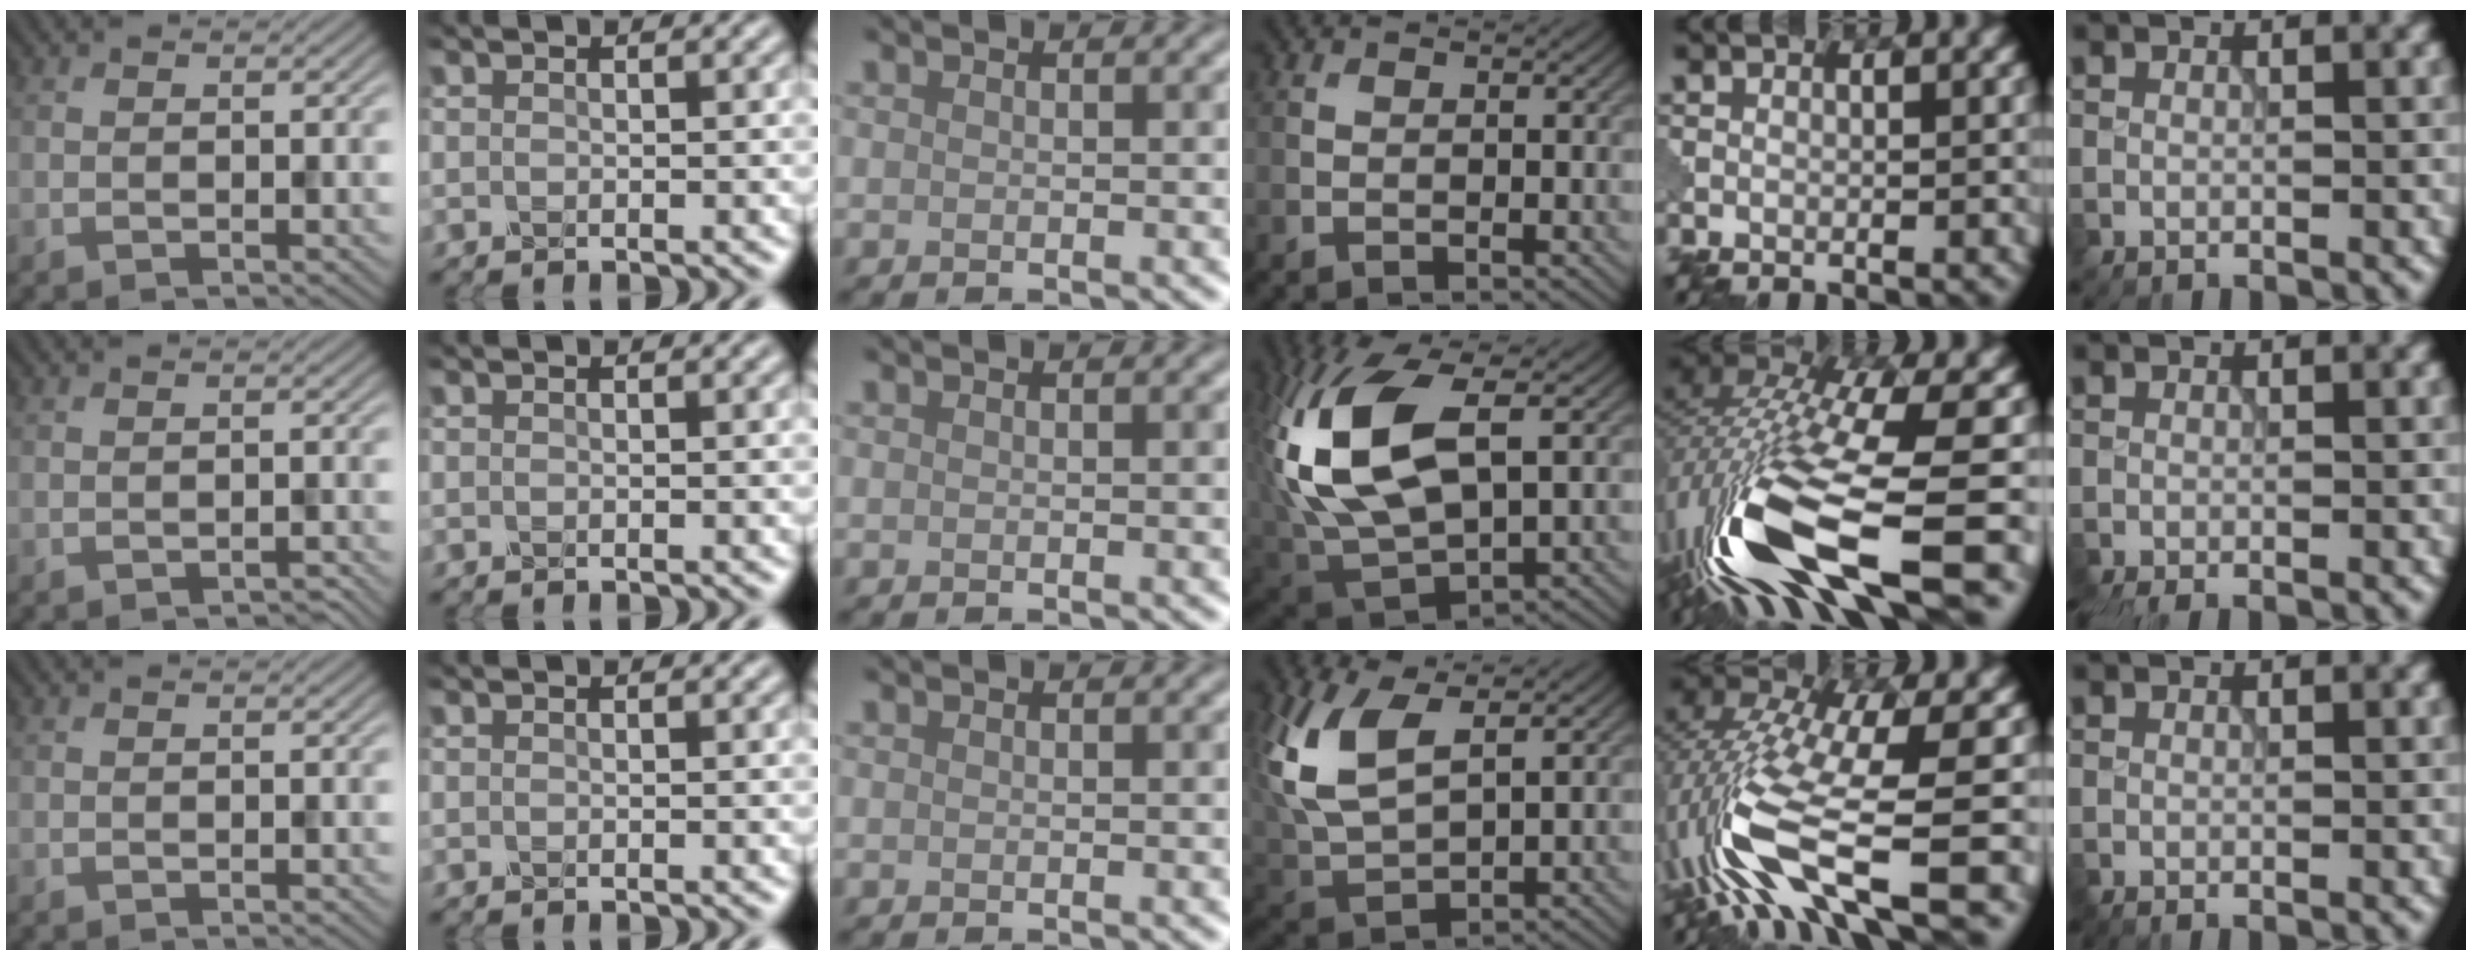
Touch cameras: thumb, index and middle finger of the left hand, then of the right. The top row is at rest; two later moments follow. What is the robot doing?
{"motion": "disassemble", "object": "pitcher"}